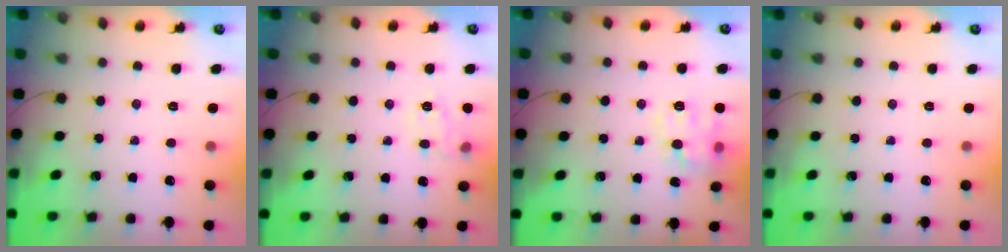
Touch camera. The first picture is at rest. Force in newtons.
{"total": 8.4, "press": 8.3, "slide": 0.9}
{"total": 10.3, "press": 10.3, "slide": 0.7}
{"total": 0.0}